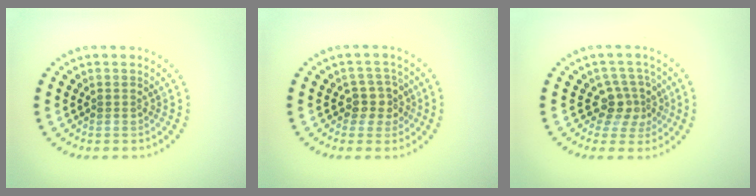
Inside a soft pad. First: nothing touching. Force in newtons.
{"total": 2.3, "press": 2.0, "slide": 1.2}
{"total": 3.0, "press": 2.3, "slide": 1.8}